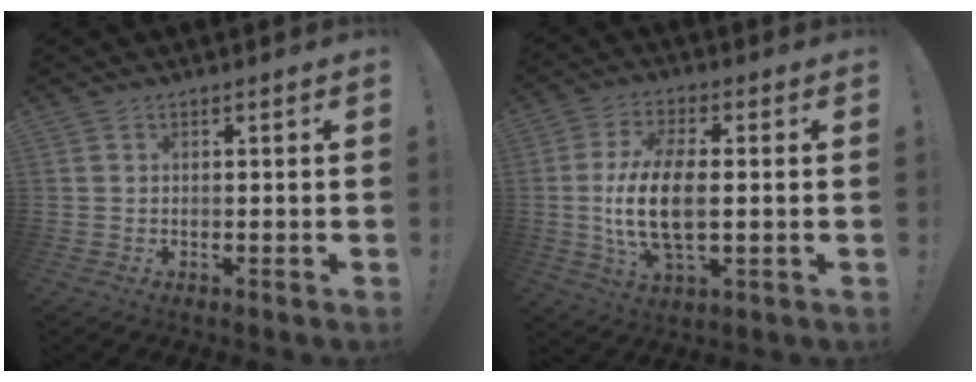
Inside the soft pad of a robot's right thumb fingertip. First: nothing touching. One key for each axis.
{"total": 14.1, "fx": -0.6, "fy": 6.3, "fz": 12.6, "tx": -0.247, "ty": -0.010, "tz": -0.016}